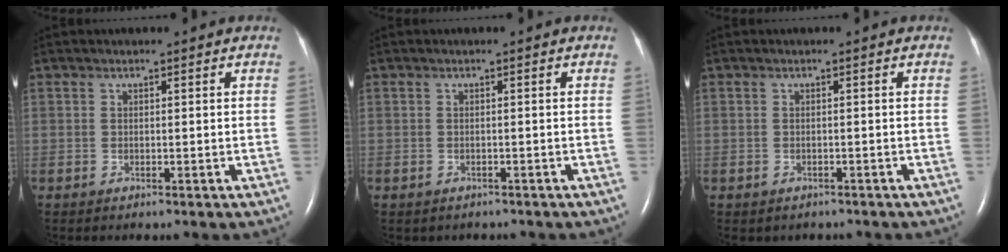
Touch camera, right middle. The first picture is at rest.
{"total": 1.6, "force": [-1.3, 0.9, 0.2], "torque": [-0.012, 0.000, -0.013]}
{"total": 1.8, "force": [-1.4, 1.0, 0.3], "torque": [-0.012, 0.000, -0.014]}